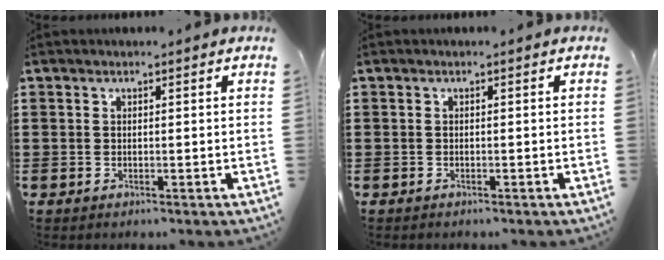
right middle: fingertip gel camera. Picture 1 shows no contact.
{"total": 0.0}